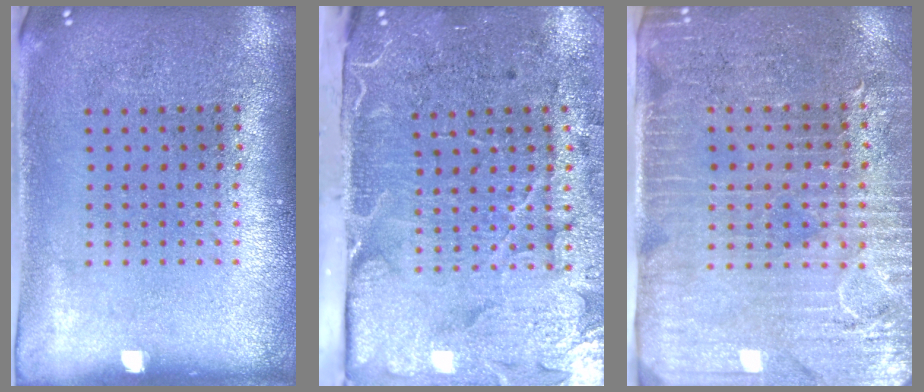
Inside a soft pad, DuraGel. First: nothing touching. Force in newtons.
{"total": 5.0, "press": 4.0, "slide": 3.1}
{"total": 3.7, "press": 3.2, "slide": 1.7}